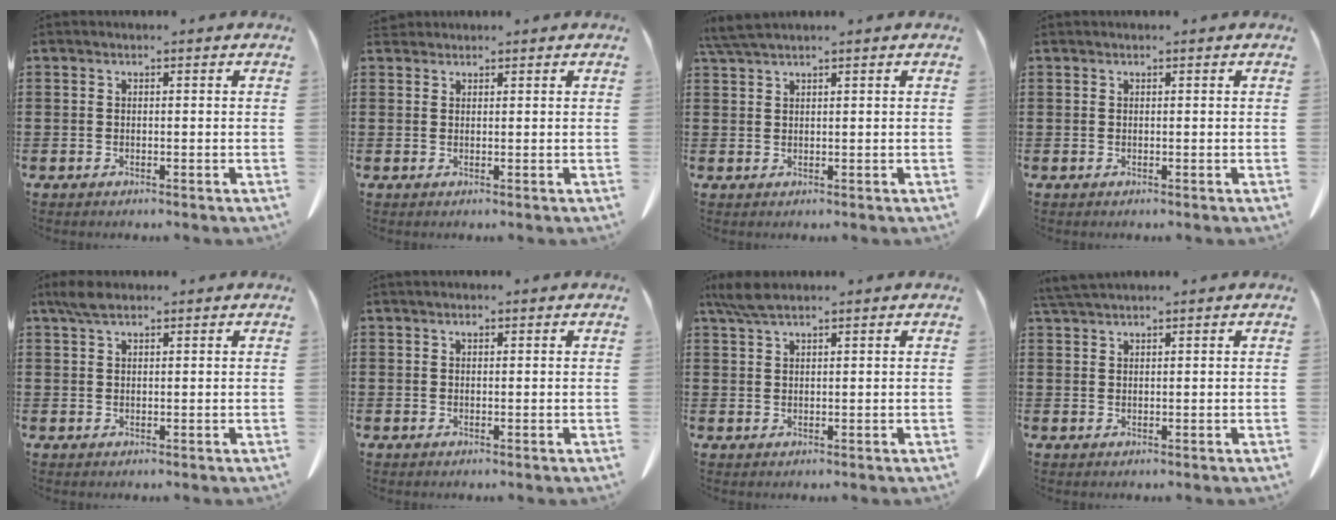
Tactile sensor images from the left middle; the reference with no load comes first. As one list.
[{"total": 1.4, "force": [1.3, 0.5, 0.2], "torque": [-0.008, 0.002, 0.027]}, {"total": 2.6, "force": [2.1, 0.0, 1.5], "torque": [-0.034, 0.001, 0.042]}, {"total": 0.0}, {"total": 2.9, "force": [1.9, 1.0, 1.9], "torque": [-0.043, 0.004, 0.035]}, {"total": 0.5, "force": [0.3, 0.3, 0.3], "torque": [-0.009, 0.001, 0.006]}, {"total": 3.5, "force": [2.5, 0.8, 2.4], "torque": [-0.053, 0.003, 0.046]}, {"total": 2.4, "force": [2.1, 0.1, 1.1], "torque": [-0.027, 0.002, 0.041]}]